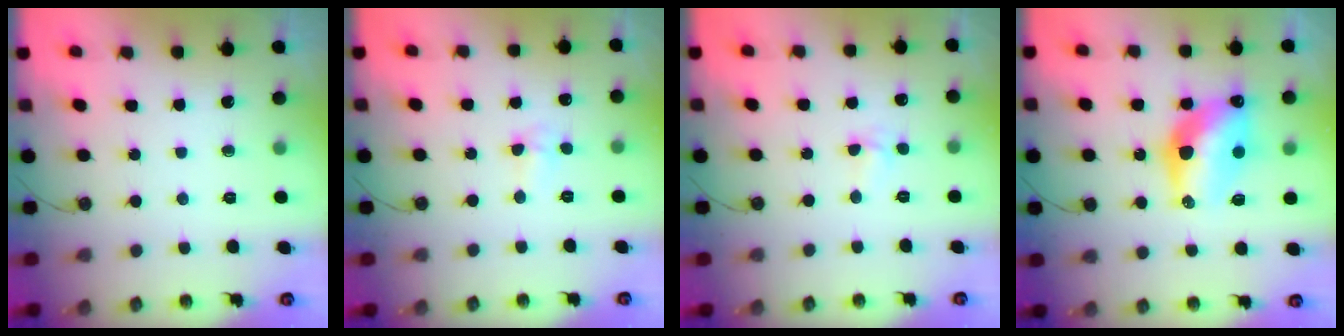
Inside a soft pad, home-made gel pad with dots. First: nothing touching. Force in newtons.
{"total": 3.0, "press": 2.8, "slide": 1.1}
{"total": 3.2, "press": 3.2, "slide": 0.4}
{"total": 14.0, "press": 14.0, "slide": 1.2}